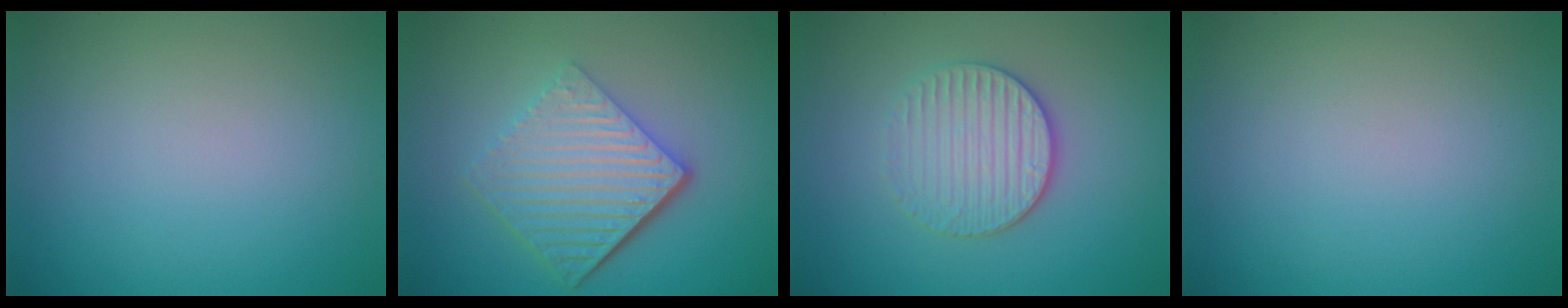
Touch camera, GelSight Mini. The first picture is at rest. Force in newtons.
{"total": 6.7, "press": 4.4, "slide": 5.1}
{"total": 3.5, "press": 3.2, "slide": 1.4}
{"total": 0.0}